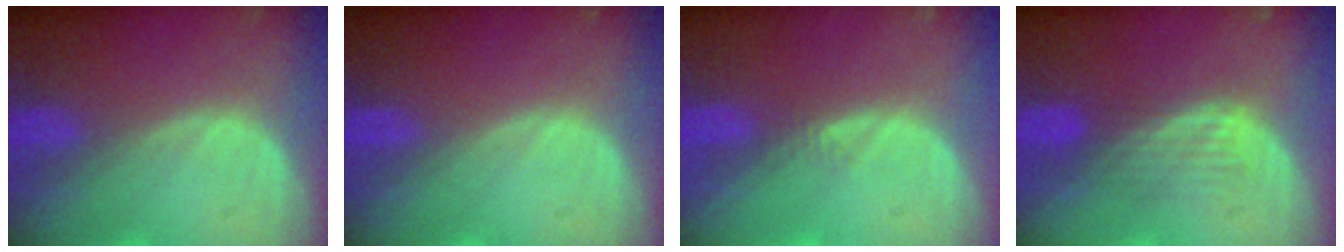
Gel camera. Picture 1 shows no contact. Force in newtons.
{"total": 0.0}
{"total": 0.9, "press": 0.8, "slide": 0.4}
{"total": 4.6, "press": 3.8, "slide": 2.6}